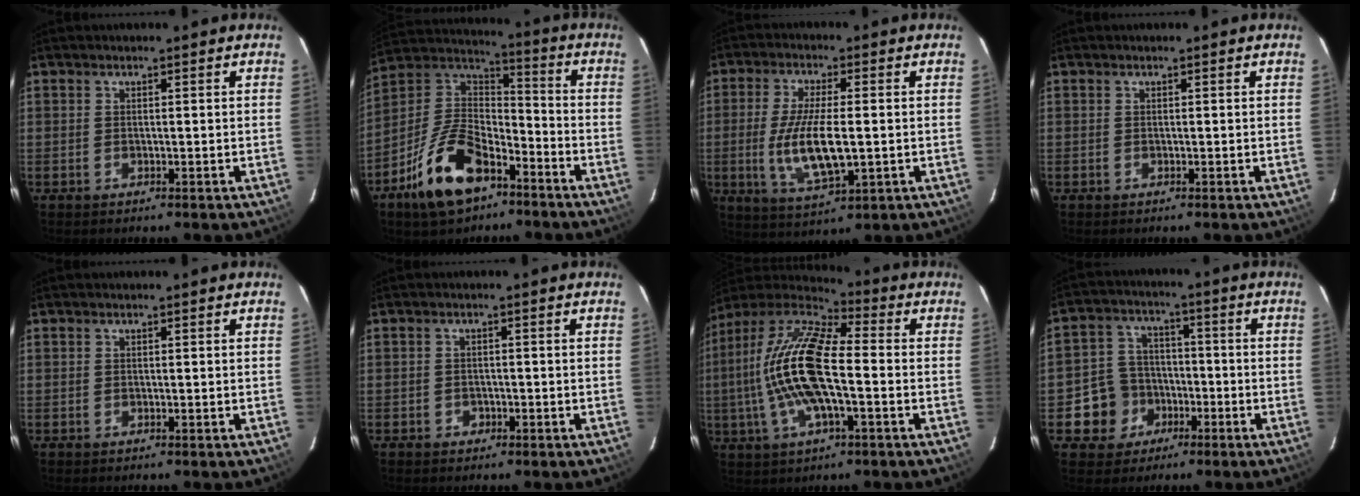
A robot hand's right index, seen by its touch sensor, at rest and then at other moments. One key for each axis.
{"total": 17.4, "fx": -9.9, "fy": 9.0, "fz": 11.1, "tx": -0.235, "ty": 0.013, "tz": -0.175}
{"total": 11.6, "fx": -1.5, "fy": 3.4, "fz": 11.0, "tx": -0.217, "ty": -0.016, "tz": -0.022}
{"total": 0.0}
{"total": 0.0}
{"total": 1.9, "fx": -1.0, "fy": 1.6, "fz": 0.2, "tx": -0.005, "ty": 0.005, "tz": -0.013}
{"total": 18.4, "fx": -1.7, "fy": 6.1, "fz": 17.3, "tx": -0.336, "ty": 0.003, "tz": -0.044}
{"total": 8.8, "fx": -3.6, "fy": 7.9, "fz": 1.6, "tx": -0.063, "ty": 0.031, "tz": -0.052}